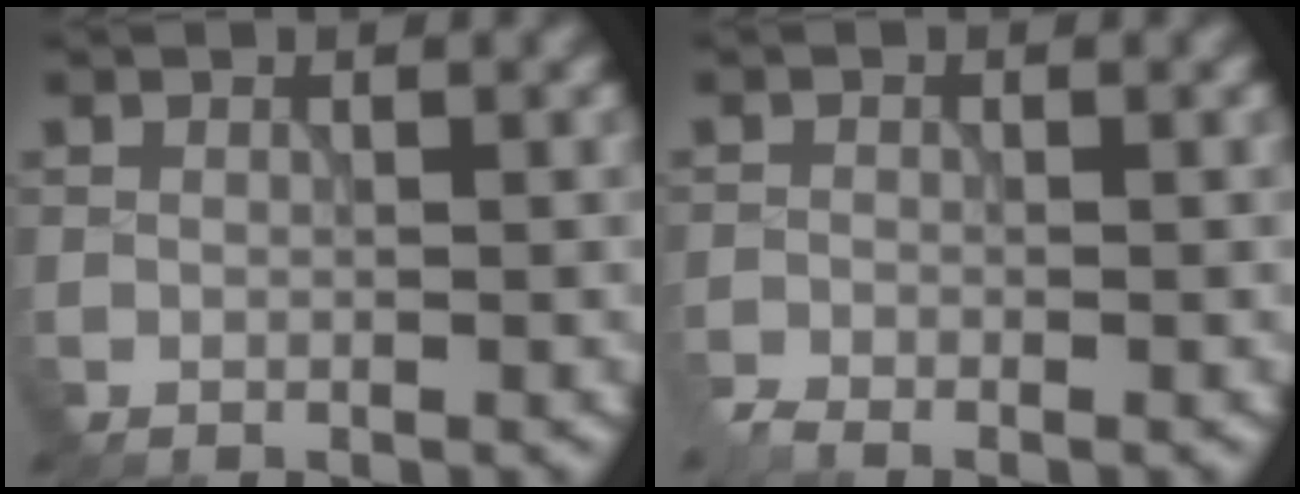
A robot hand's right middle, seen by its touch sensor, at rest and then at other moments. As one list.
[{"total": 1.7, "force": [-1.5, 0.4, 0.9], "torque": [-0.021, -0.006, -0.034]}]